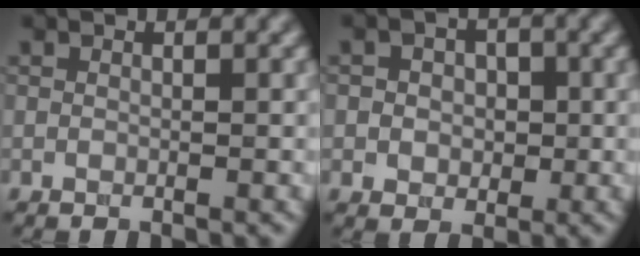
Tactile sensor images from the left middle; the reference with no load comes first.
{"total": 3.2, "force": [0.2, 2.6, 1.8], "torque": [-0.013, 0.005, -0.016]}